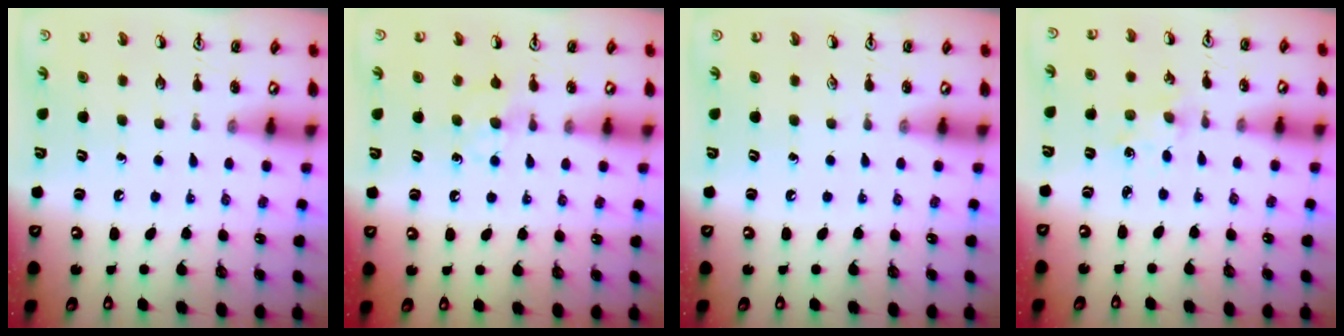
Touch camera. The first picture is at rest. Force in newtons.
{"total": 5.7, "press": 5.6, "slide": 0.9}
{"total": 0.0}
{"total": 1.0, "press": 0.9, "slide": 0.4}